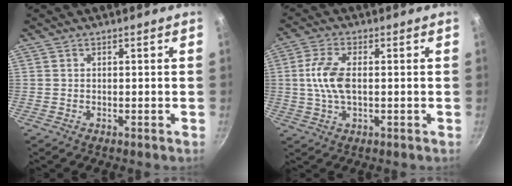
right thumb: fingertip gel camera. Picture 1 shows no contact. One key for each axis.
{"total": 7.8, "fx": 0.3, "fy": 3.8, "fz": 6.8, "tx": -0.151, "ty": 0.006, "tz": 0.004}